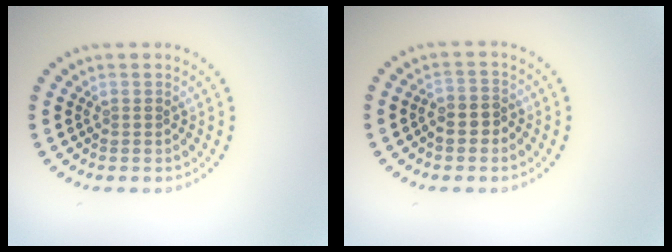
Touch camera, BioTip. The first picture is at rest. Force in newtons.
{"total": 1.6, "press": 1.4, "slide": 0.9}